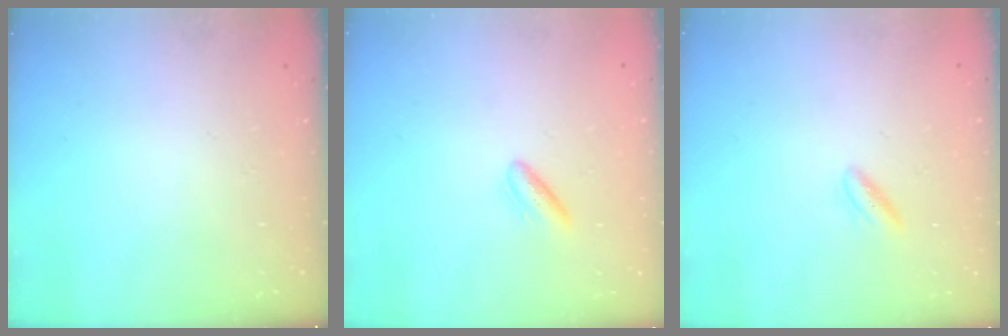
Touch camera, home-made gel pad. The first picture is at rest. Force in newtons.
{"total": 4.2, "press": 3.9, "slide": 1.6}
{"total": 3.2, "press": 3.2, "slide": 0.6}